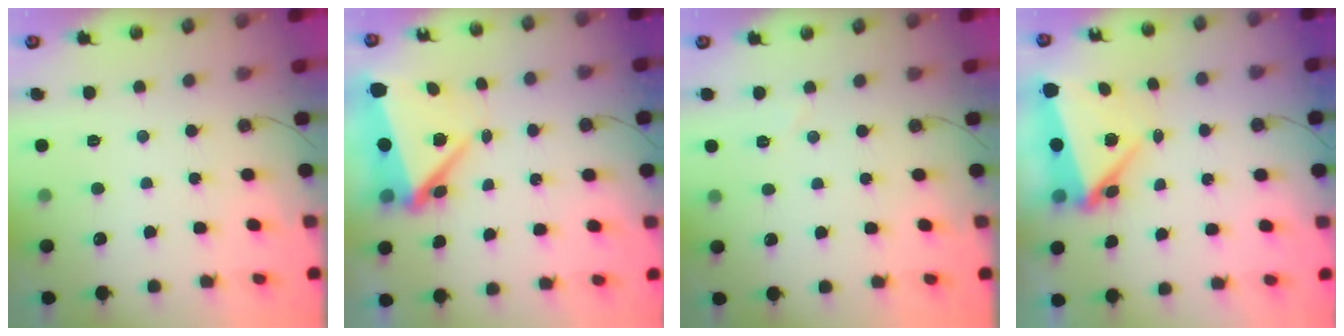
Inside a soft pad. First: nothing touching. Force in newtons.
{"total": 7.9, "press": 7.9, "slide": 0.7}
{"total": 3.4, "press": 3.2, "slide": 1.1}
{"total": 8.9, "press": 6.7, "slide": 5.8}